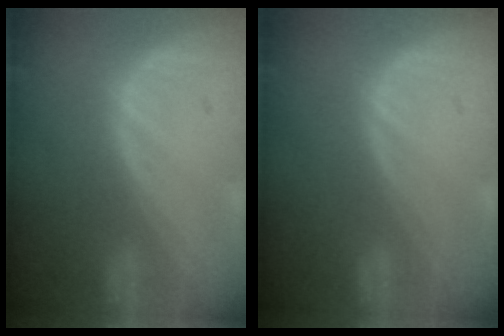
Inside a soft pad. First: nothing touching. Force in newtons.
{"total": 0.0}